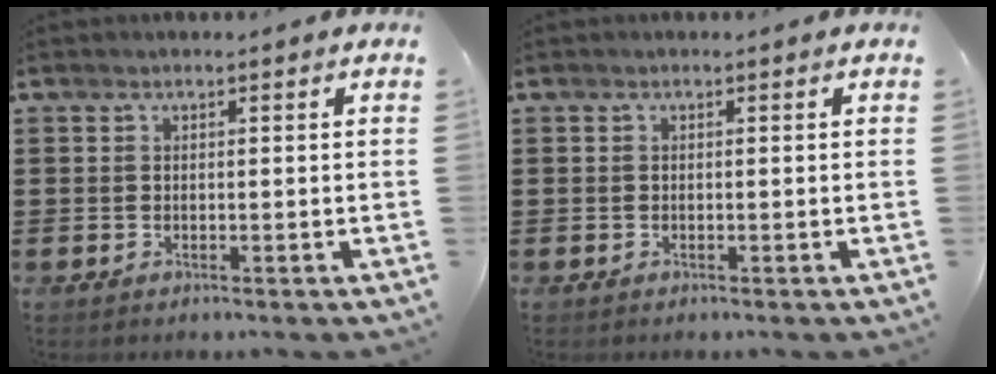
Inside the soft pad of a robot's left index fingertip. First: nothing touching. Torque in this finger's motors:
{"motor_torque": [-0.08, -0.01, -0.02, 0.00]}